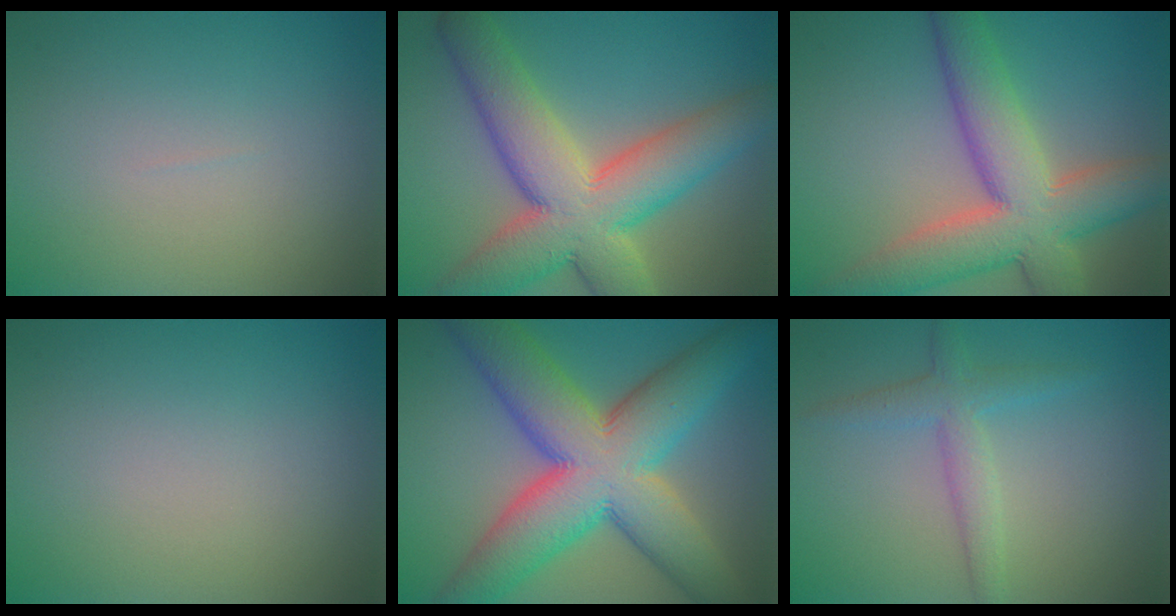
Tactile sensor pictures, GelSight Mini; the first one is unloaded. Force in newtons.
{"total": 11.2, "press": 11.2, "slide": 0.9}
{"total": 10.0, "press": 10.0, "slide": 0.7}
{"total": 0.0}
{"total": 13.6, "press": 13.6, "slide": 0.4}
{"total": 2.7, "press": 2.7, "slide": 0.2}